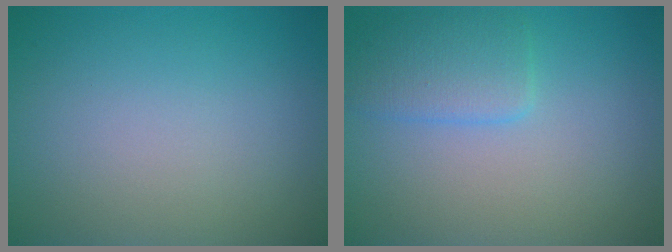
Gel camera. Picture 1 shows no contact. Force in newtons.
{"total": 2.8, "press": 2.8, "slide": 0.1}